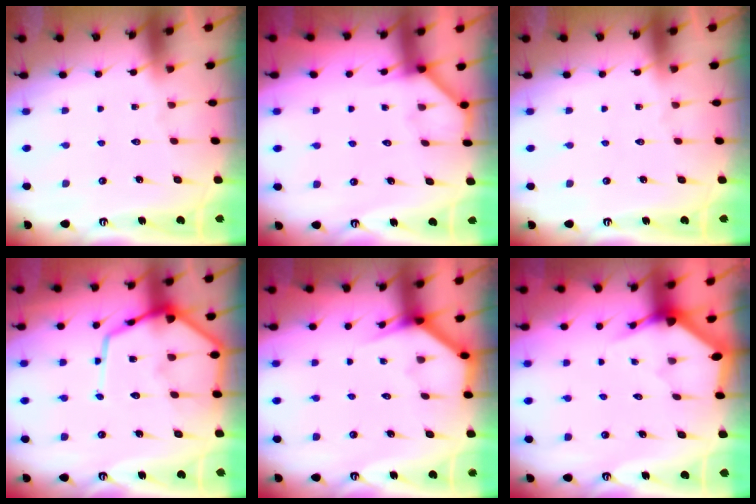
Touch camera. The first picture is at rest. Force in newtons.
{"total": 2.9, "press": 2.9, "slide": 0.5}
{"total": 0.0}
{"total": 14.7, "press": 14.6, "slide": 1.6}
{"total": 3.6, "press": 3.6, "slide": 0.3}
{"total": 3.4, "press": 3.4, "slide": 0.1}